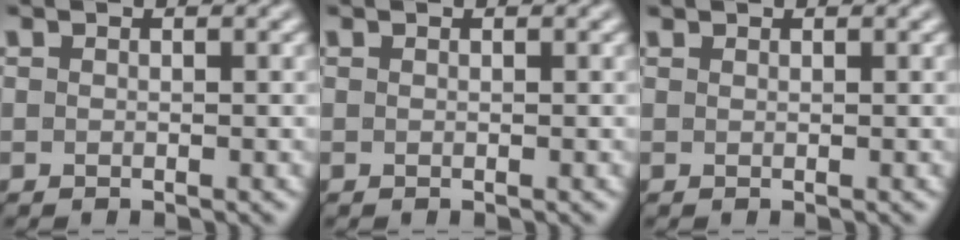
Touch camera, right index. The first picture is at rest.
{"total": 0.0}
{"total": 0.7, "force": [0.5, -0.5, -0.2], "torque": [0.010, -0.002, 0.013]}